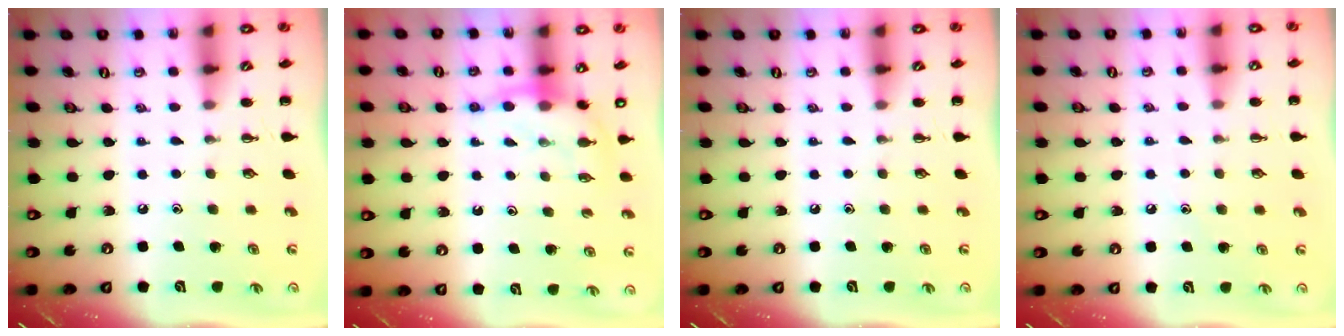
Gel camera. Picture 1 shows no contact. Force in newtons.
{"total": 8.1, "press": 8.0, "slide": 1.1}
{"total": 0.0}
{"total": 5.8, "press": 5.6, "slide": 1.7}